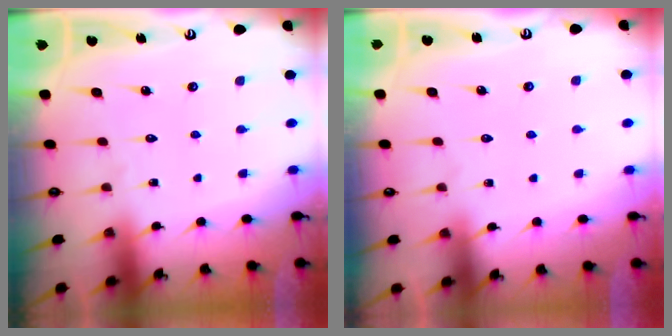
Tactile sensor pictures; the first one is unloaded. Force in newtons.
{"total": 1.7, "press": 1.7, "slide": 0.4}